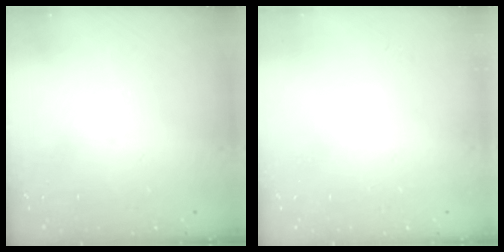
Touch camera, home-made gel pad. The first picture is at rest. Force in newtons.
{"total": 0.0}